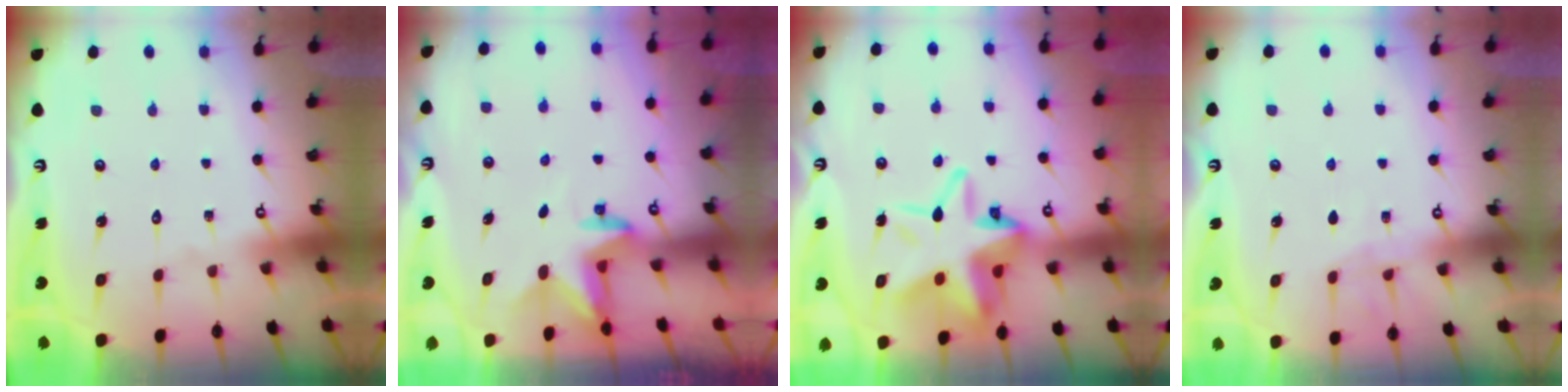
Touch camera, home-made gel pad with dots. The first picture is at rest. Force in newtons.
{"total": 2.9, "press": 2.8, "slide": 0.7}
{"total": 14.4, "press": 14.0, "slide": 3.6}
{"total": 5.4, "press": 5.4, "slide": 0.6}